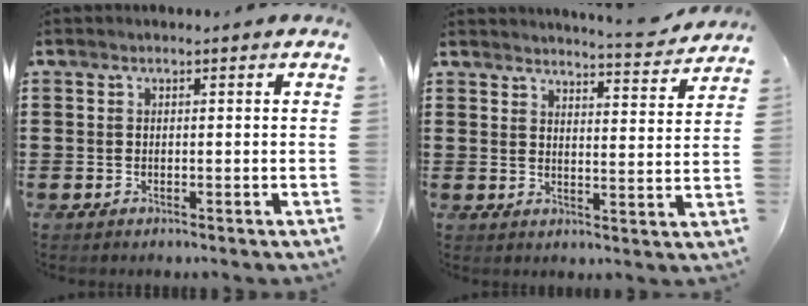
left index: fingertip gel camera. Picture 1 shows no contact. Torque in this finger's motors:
{"motor_torque": [0.95, -0.98, 0.33, 0.08]}